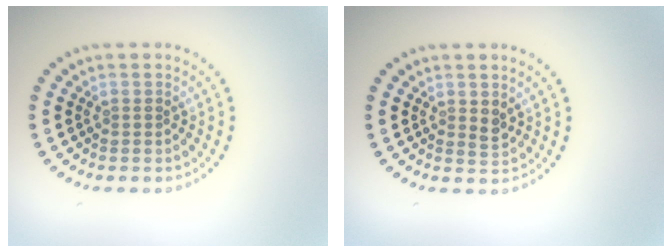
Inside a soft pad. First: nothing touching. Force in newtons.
{"total": 1.0, "press": 1.0, "slide": 0.3}